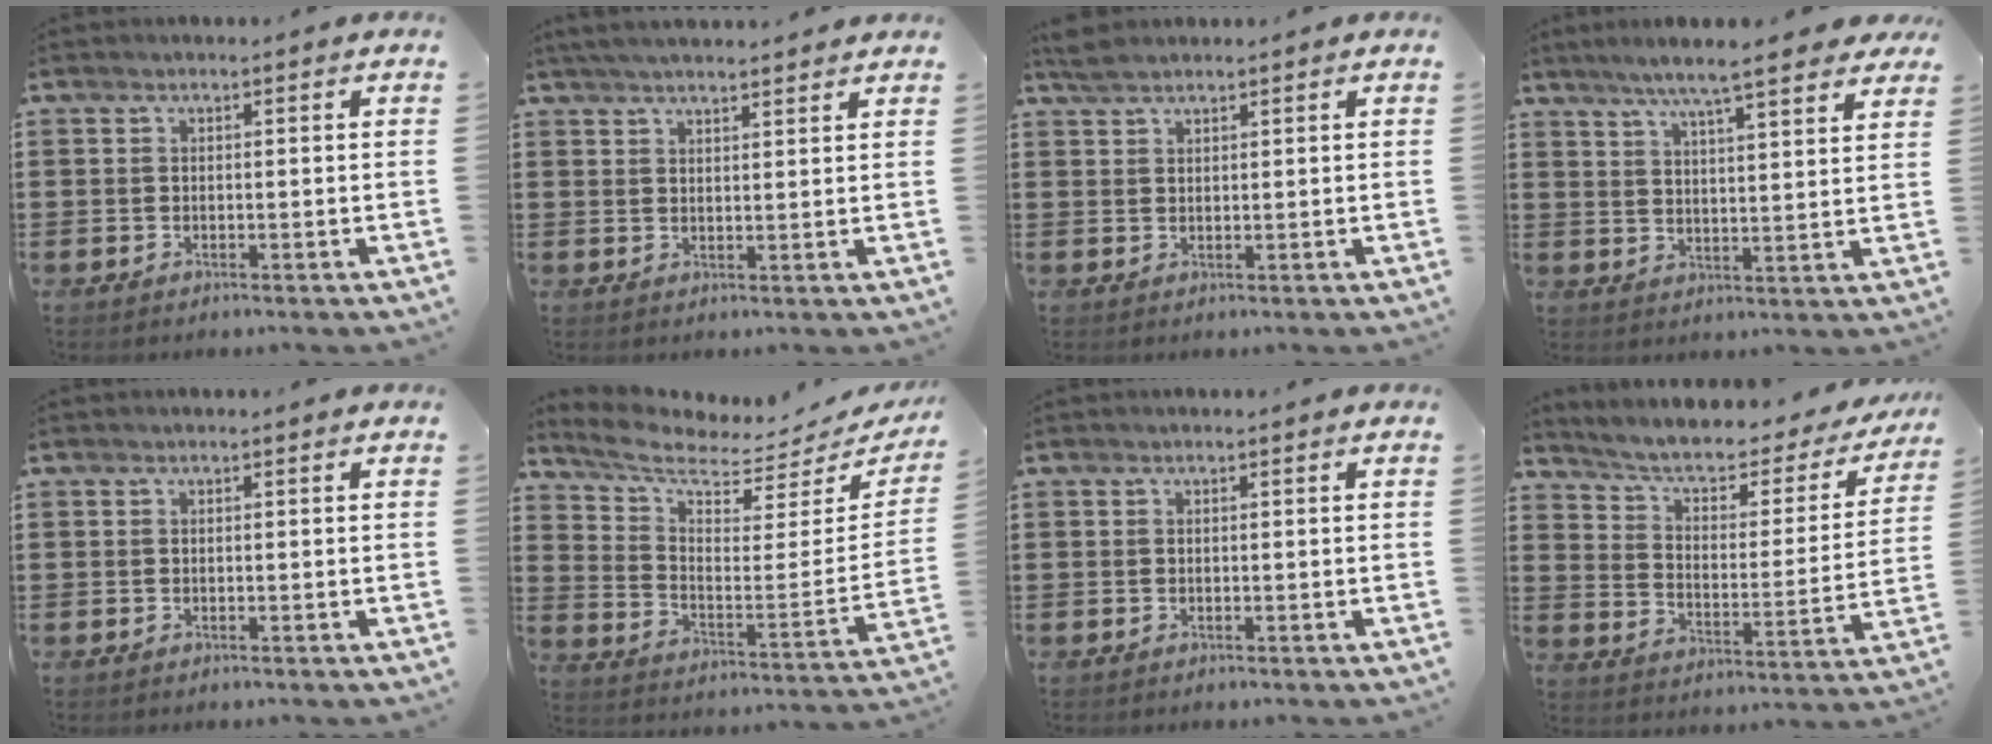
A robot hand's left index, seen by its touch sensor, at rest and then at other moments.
{"total": 3.1, "force": [3.0, -0.1, 0.9], "torque": [-0.024, -0.003, 0.057]}
{"total": 2.4, "force": [2.1, 0.7, 1.0], "torque": [-0.023, 0.003, 0.039]}
{"total": 7.0, "force": [6.0, 0.1, 3.6], "torque": [-0.082, -0.024, 0.101]}
{"total": 0.0}
{"total": 5.8, "force": [5.1, 0.9, 2.6], "torque": [-0.079, -0.050, 0.084]}
{"total": 0.0}
{"total": 4.7, "force": [3.0, 2.1, 3.0], "torque": [-0.074, -0.019, 0.043]}